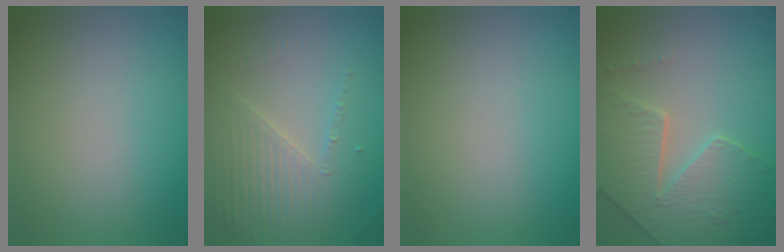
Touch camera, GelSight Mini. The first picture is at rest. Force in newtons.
{"total": 3.6, "press": 3.3, "slide": 1.4}
{"total": 0.0}
{"total": 5.0, "press": 4.8, "slide": 1.3}